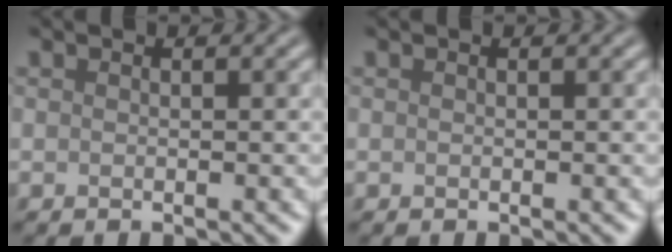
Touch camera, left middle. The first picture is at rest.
{"total": 0.0}